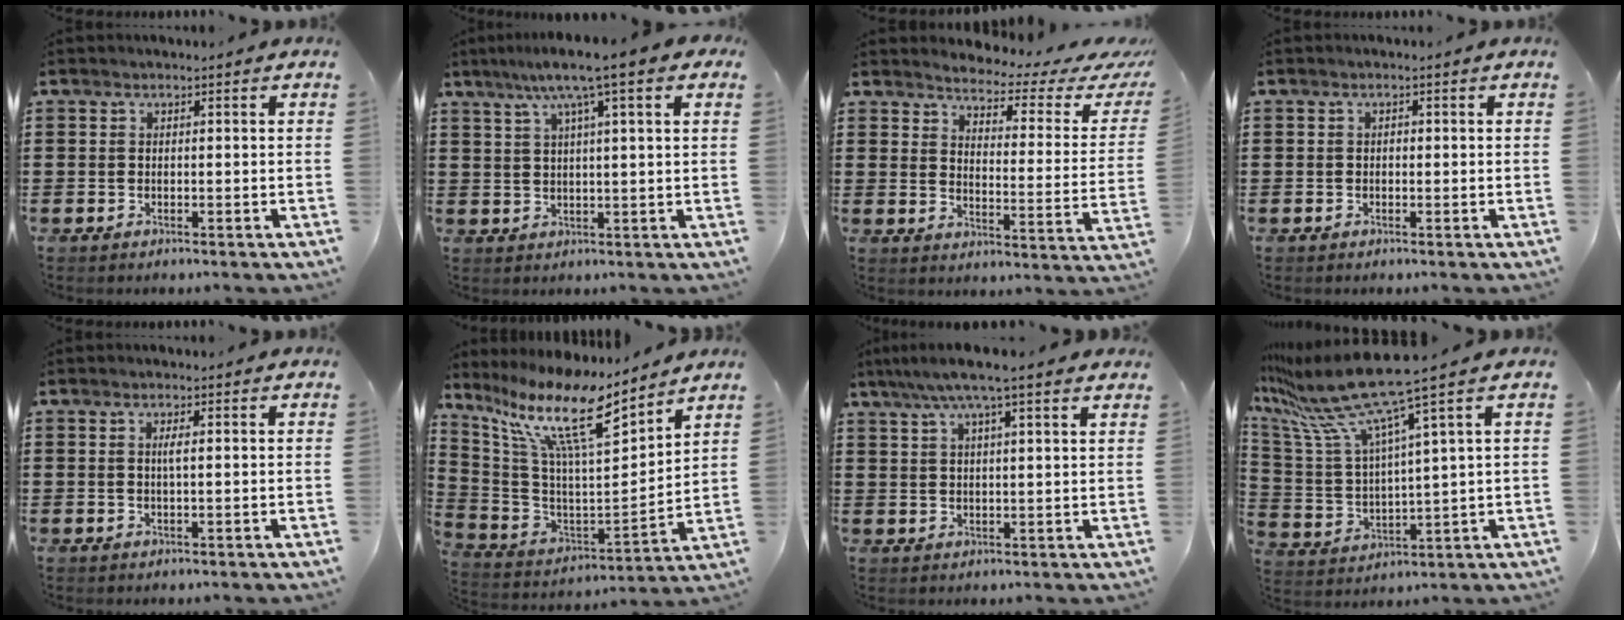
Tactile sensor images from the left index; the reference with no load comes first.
{"total": 7.3, "force": [4.2, 0.2, 5.9], "torque": [-0.129, 0.001, 0.069]}
{"total": 3.2, "force": [2.9, 0.4, 1.4], "torque": [-0.039, -0.027, 0.039]}
{"total": 0.6, "force": [-0.1, 0.4, 0.4], "torque": [-0.010, 0.001, -0.002]}
{"total": 1.4, "force": [0.3, 0.1, 1.4], "torque": [-0.029, 0.000, 0.004]}
{"total": 14.4, "force": [9.9, 2.3, 10.1], "torque": [-0.232, -0.060, 0.161]}
{"total": 5.8, "force": [4.4, 0.2, 3.8], "torque": [-0.085, -0.007, 0.076]}
{"total": 11.9, "force": [9.0, 0.3, 7.8], "torque": [-0.201, -0.062, 0.146]}